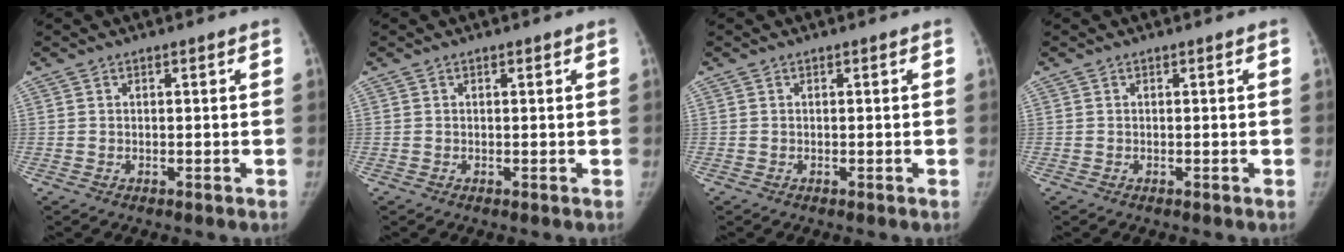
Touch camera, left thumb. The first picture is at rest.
{"total": 0.5, "force": [0.3, 0.2, 0.4], "torque": [-0.007, -0.001, 0.004]}
{"total": 0.0}
{"total": 0.0}